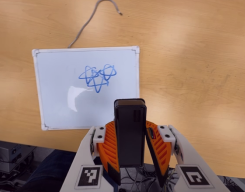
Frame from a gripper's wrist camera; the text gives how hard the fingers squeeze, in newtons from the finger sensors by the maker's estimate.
{"total": 5.7, "left": 5.5, "right": 6.0}